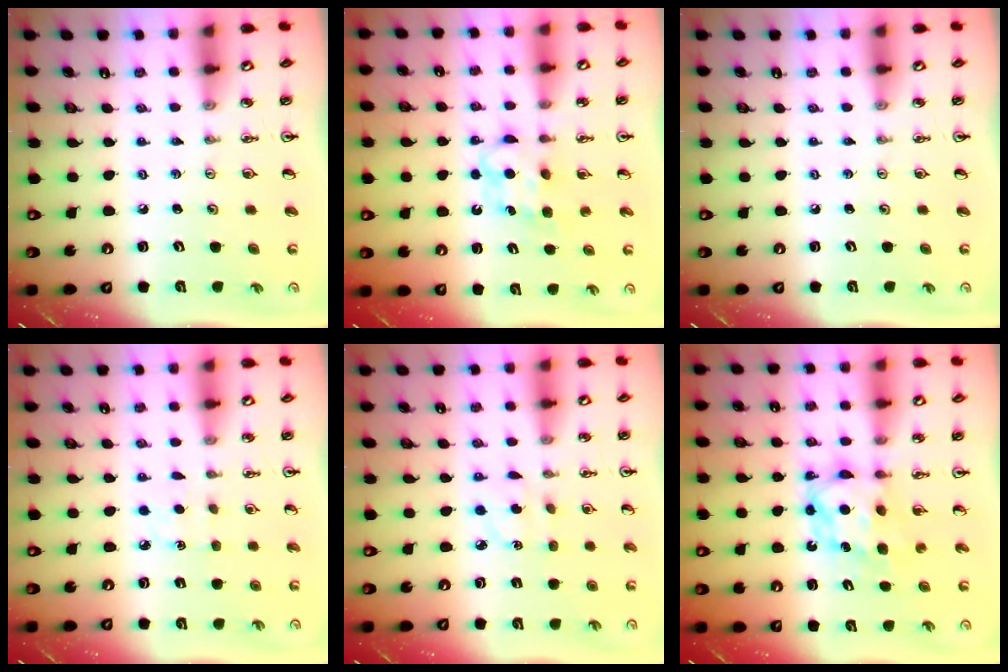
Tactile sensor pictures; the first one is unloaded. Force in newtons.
{"total": 6.0, "press": 5.9, "slide": 0.7}
{"total": 0.0}
{"total": 2.9, "press": 2.9, "slide": 0.3}
{"total": 3.9, "press": 3.9, "slide": 0.6}
{"total": 6.2, "press": 6.1, "slide": 0.5}